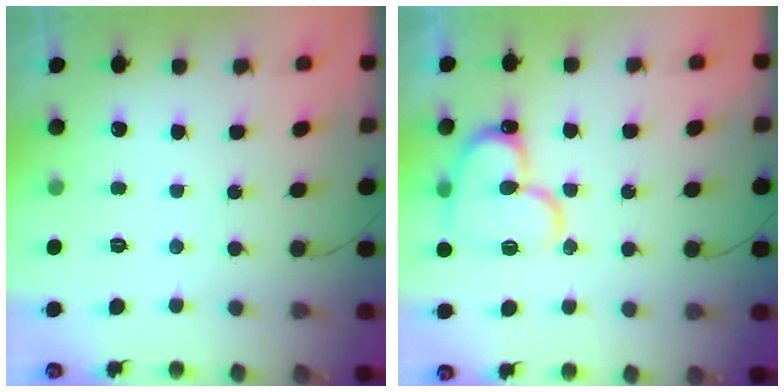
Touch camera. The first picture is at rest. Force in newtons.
{"total": 16.7, "press": 16.6, "slide": 2.0}